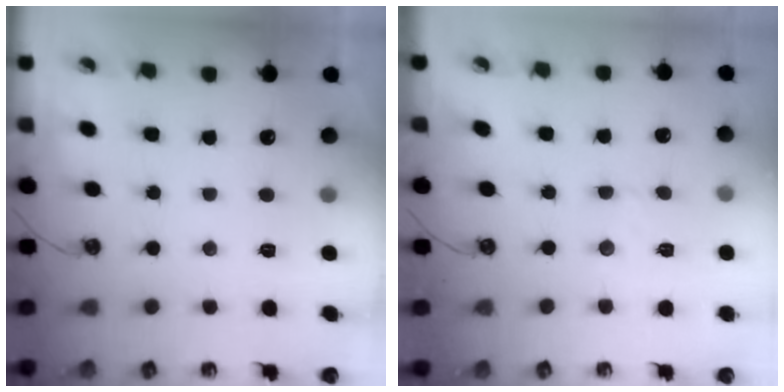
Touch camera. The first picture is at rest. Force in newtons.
{"total": 4.7, "press": 4.6, "slide": 0.6}